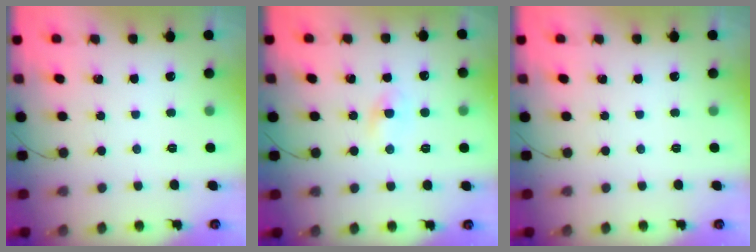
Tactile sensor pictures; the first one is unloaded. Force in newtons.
{"total": 1.8, "press": 1.5, "slide": 0.9}
{"total": 0.0}